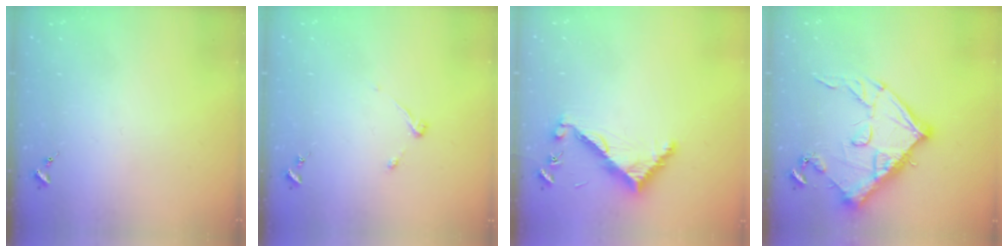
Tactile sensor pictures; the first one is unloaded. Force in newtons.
{"total": 3.7, "press": 3.6, "slide": 0.6}
{"total": 8.0, "press": 7.9, "slide": 0.4}
{"total": 15.4, "press": 15.4, "slide": 0.9}